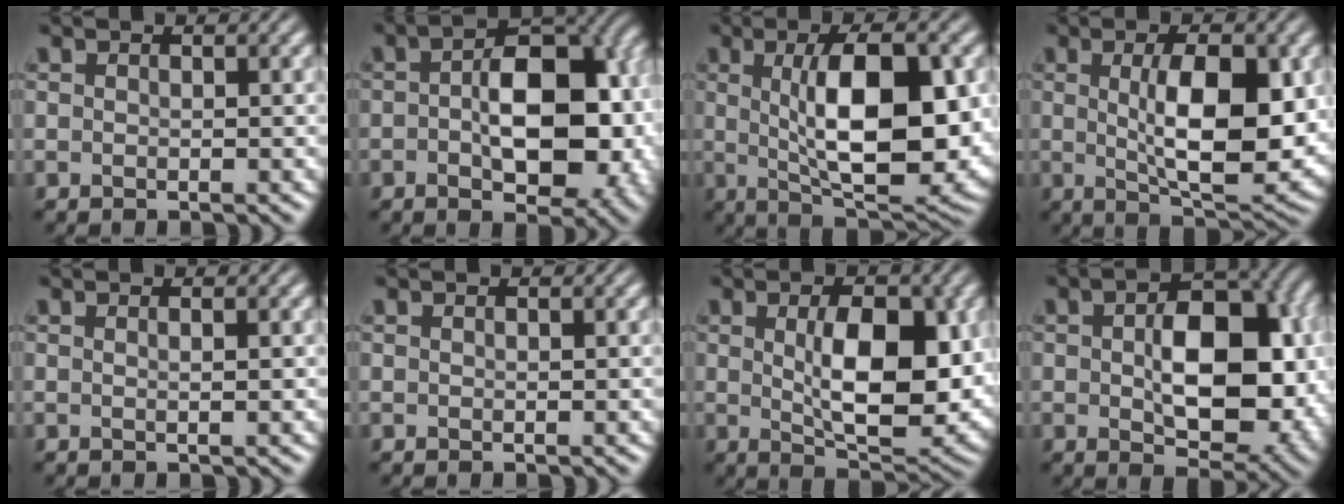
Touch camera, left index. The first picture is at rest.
{"total": 11.5, "force": [-1.0, 6.6, 9.4], "torque": [-0.118, 0.004, -0.012]}
{"total": 10.7, "force": [0.9, 3.5, 10.0], "torque": [-0.149, 0.000, 0.022]}
{"total": 8.5, "force": [0.7, 2.7, 8.0], "torque": [-0.126, -0.007, 0.022]}
{"total": 0.8, "force": [0.4, 0.1, 0.7], "torque": [-0.005, -0.001, 0.005]}
{"total": 0.0}
{"total": 8.8, "force": [0.5, 3.8, 8.0], "torque": [-0.126, -0.008, 0.022]}
{"total": 10.3, "force": [-0.4, 5.8, 8.5], "torque": [-0.131, 0.003, 0.001]}